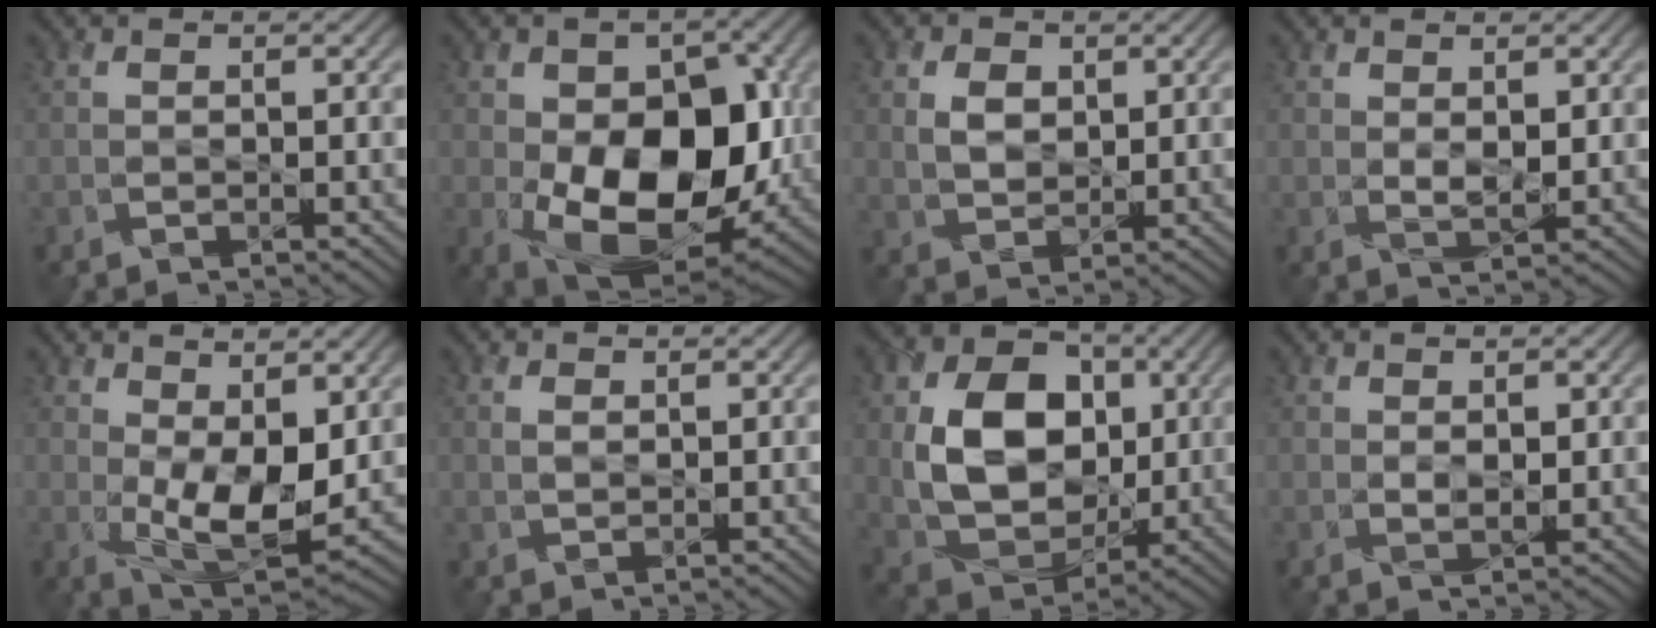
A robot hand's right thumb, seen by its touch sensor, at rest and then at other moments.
{"total": 15.8, "force": [-2.4, 9.9, 12.1], "torque": [-0.185, -0.027, -0.039]}
{"total": 4.1, "force": [1.3, 3.1, 2.5], "torque": [-0.057, -0.001, 0.022]}
{"total": 2.5, "force": [1.2, 1.1, 2.0], "torque": [-0.044, -0.008, 0.026]}
{"total": 9.4, "force": [1.1, 4.6, 8.1], "torque": [-0.157, -0.013, 0.026]}
{"total": 1.5, "force": [0.6, 0.9, 1.0], "torque": [-0.024, -0.003, 0.015]}
{"total": 12.9, "force": [1.3, 9.7, 8.4], "torque": [-0.166, -0.007, 0.027]}
{"total": 1.7, "force": [0.9, 0.8, 1.2], "torque": [-0.029, -0.006, 0.019]}